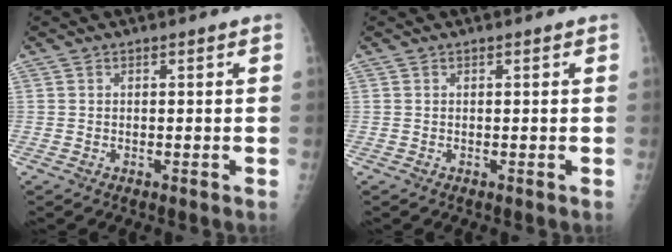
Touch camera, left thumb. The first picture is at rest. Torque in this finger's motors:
{"motor_torque": [0.00, 0.00, 0.00, 0.00, 0.00]}